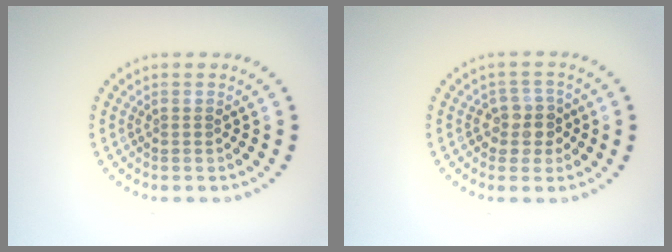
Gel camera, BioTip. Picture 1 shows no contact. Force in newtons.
{"total": 2.5, "press": 2.2, "slide": 1.0}